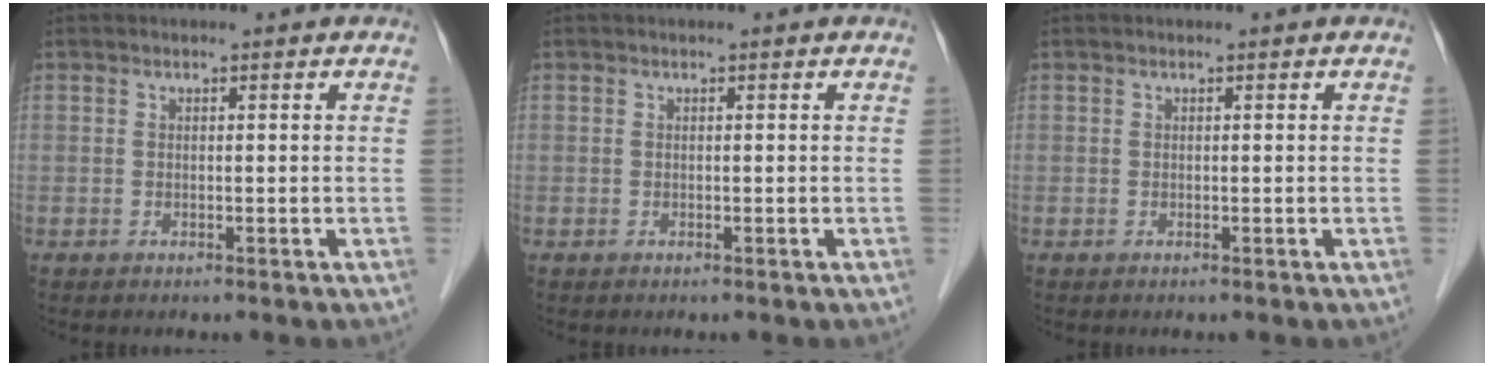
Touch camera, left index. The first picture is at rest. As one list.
[{"total": 0.0}, {"total": 0.0}]